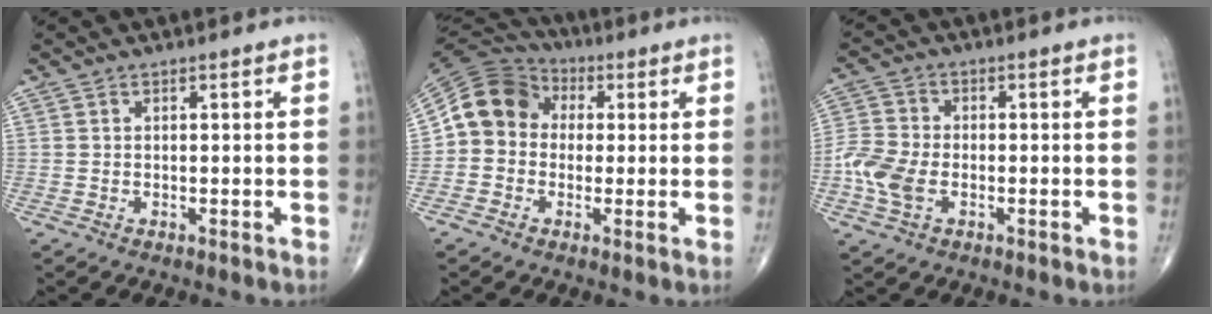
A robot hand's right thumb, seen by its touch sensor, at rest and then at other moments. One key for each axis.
{"total": 11.3, "fx": 0.7, "fy": 9.8, "fz": 5.6, "tx": -0.087, "ty": 0.033, "tz": -0.002}
{"total": 7.3, "fx": -2.1, "fy": 4.7, "fz": 5.2, "tx": -0.126, "ty": 0.007, "tz": -0.050}